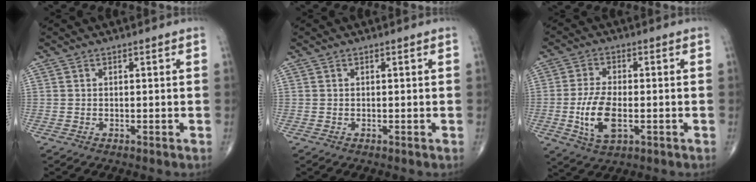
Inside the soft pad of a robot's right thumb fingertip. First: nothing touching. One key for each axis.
{"total": 0.0}
{"total": 9.0, "fx": -1.9, "fy": 4.4, "fz": 7.6, "tx": -0.153, "ty": 0.002, "tz": -0.031}